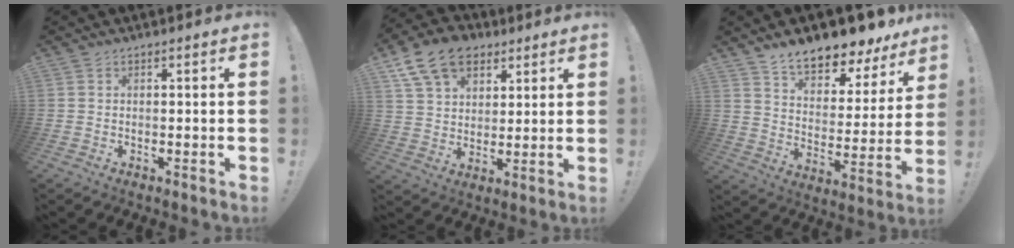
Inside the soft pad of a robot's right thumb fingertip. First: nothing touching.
{"total": 14.8, "force": [7.9, 10.2, 7.2], "torque": [-0.123, -0.033, 0.152]}
{"total": 11.8, "force": [10.4, 3.4, 4.4], "torque": [-0.071, -0.095, 0.180]}